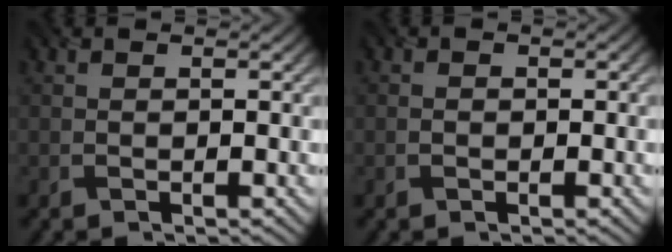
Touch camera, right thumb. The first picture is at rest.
{"total": 0.8, "force": [-0.2, 0.6, 0.4], "torque": [-0.009, -0.001, -0.007]}